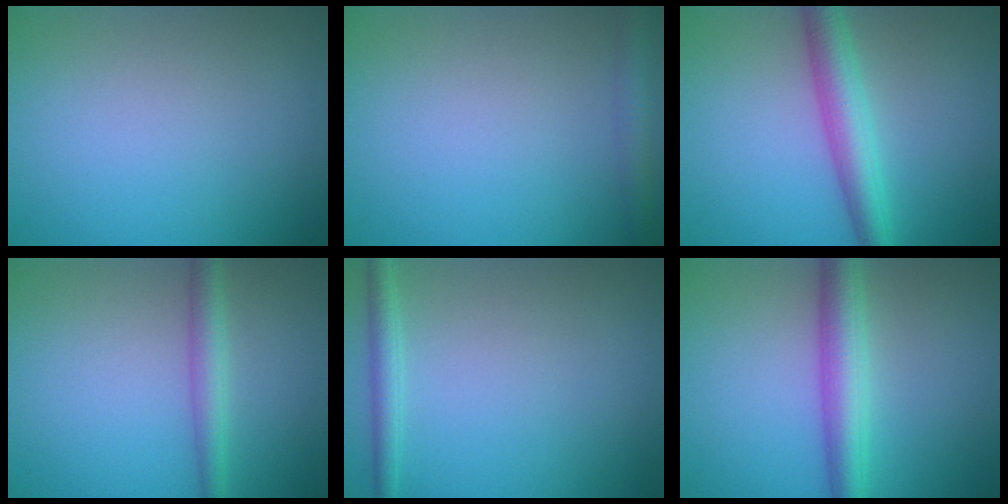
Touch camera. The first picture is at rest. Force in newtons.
{"total": 2.1, "press": 2.1, "slide": 0.1}
{"total": 4.3, "press": 4.3, "slide": 0.1}
{"total": 2.4, "press": 2.4, "slide": 0.0}
{"total": 1.7, "press": 1.7, "slide": 0.1}
{"total": 4.5, "press": 4.5, "slide": 0.1}